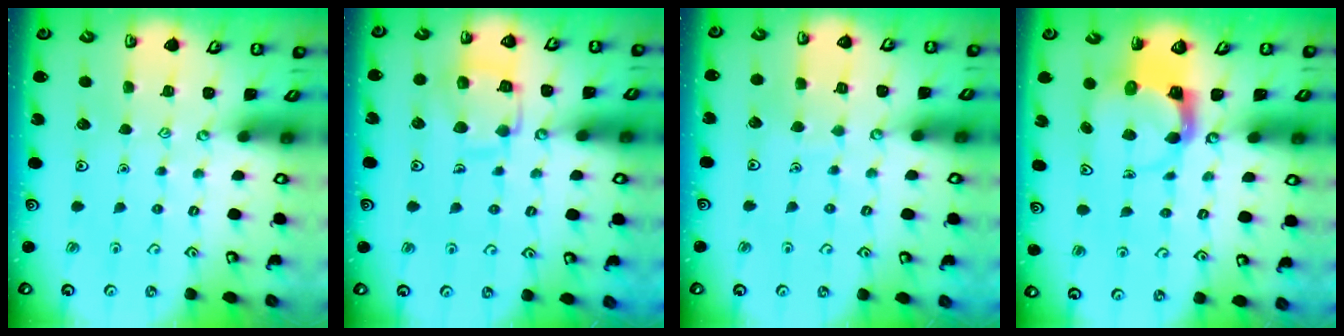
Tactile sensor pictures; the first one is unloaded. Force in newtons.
{"total": 12.6, "press": 12.5, "slide": 1.3}
{"total": 4.7, "press": 4.6, "slide": 0.4}
{"total": 3.9, "press": 3.8, "slide": 0.5}